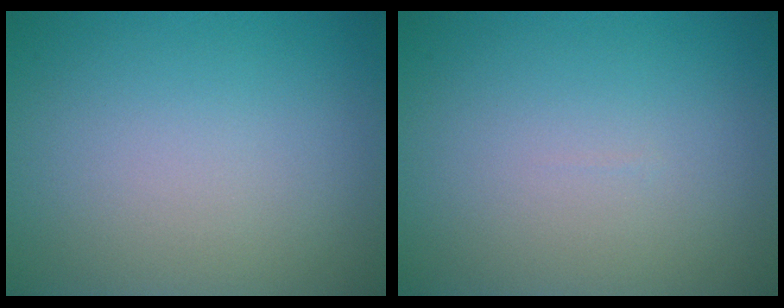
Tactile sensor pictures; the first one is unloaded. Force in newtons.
{"total": 0.0}